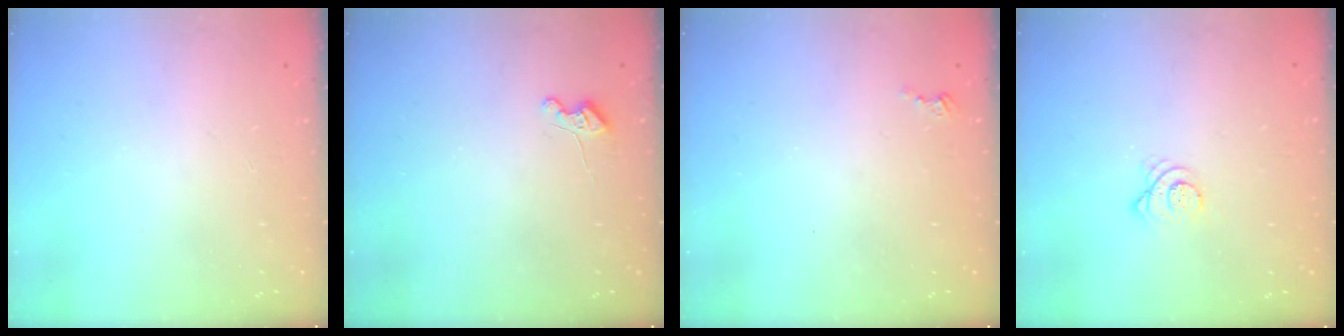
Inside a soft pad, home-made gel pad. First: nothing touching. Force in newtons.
{"total": 4.2, "press": 4.2, "slide": 0.4}
{"total": 2.5, "press": 2.5, "slide": 0.3}
{"total": 3.2, "press": 3.2, "slide": 0.2}